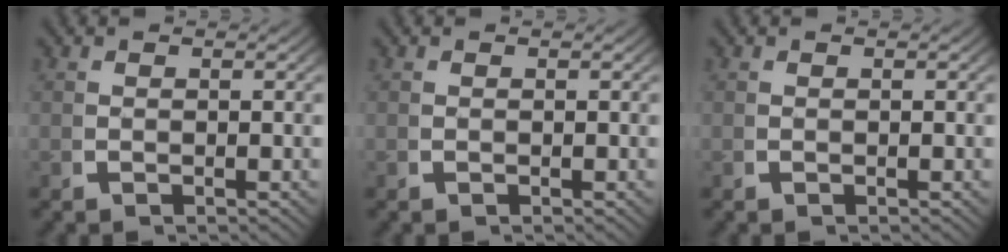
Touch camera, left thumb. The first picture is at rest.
{"total": 0.0}
{"total": 0.0}